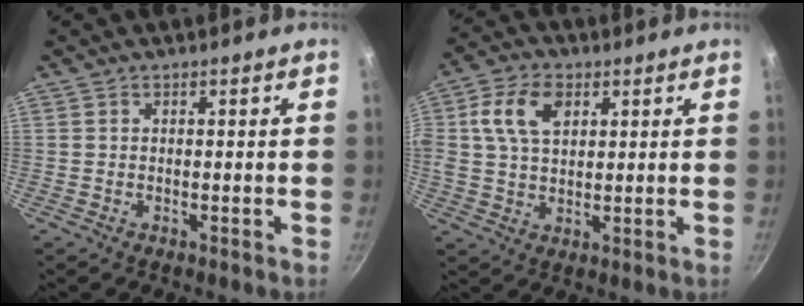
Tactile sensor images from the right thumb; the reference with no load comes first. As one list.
[{"total": 9.5, "force": [2.9, 6.1, 6.6], "torque": [-0.114, 0.006, 0.047]}]